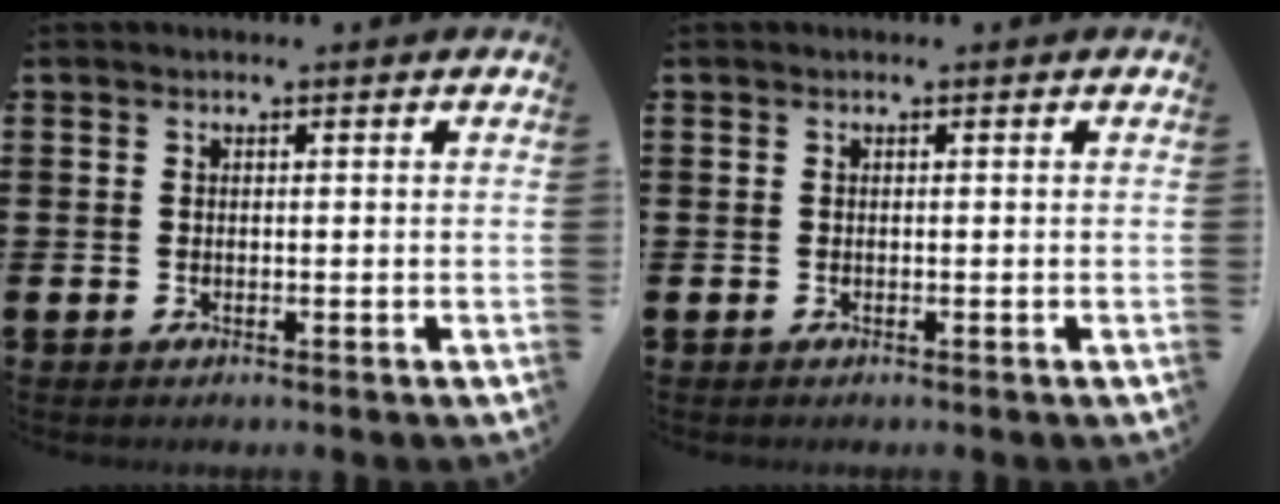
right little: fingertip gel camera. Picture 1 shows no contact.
{"total": 0.0}